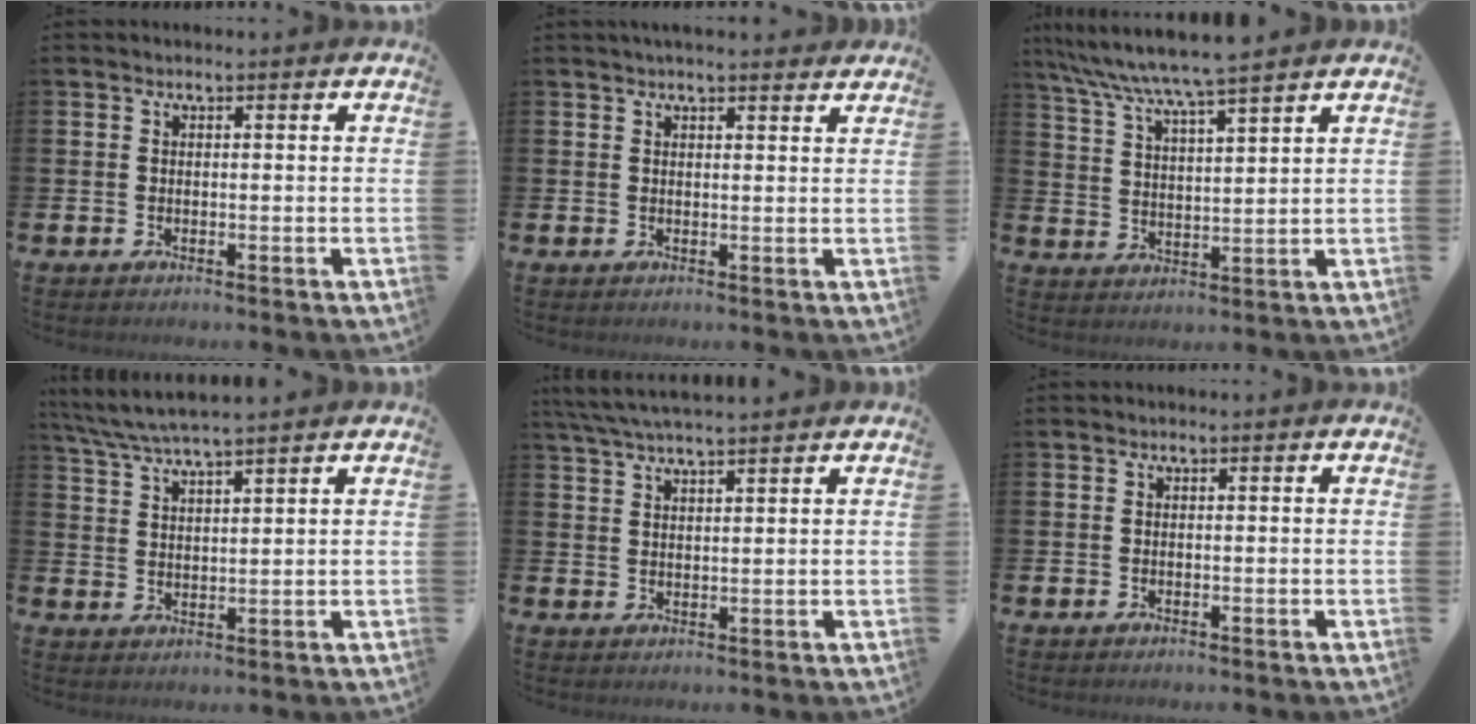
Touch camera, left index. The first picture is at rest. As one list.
[{"total": 2.3, "force": [2.2, 0.1, 0.5], "torque": [-0.008, -0.008, 0.039]}, {"total": 7.1, "force": [6.6, -0.1, 2.6], "torque": [-0.078, -0.030, 0.115]}, {"total": 5.0, "force": [4.7, 0.0, 1.8], "torque": [-0.056, -0.017, 0.084]}, {"total": 4.8, "force": [4.4, 0.2, 1.9], "torque": [-0.048, -0.011, 0.080]}, {"total": 0.0}]